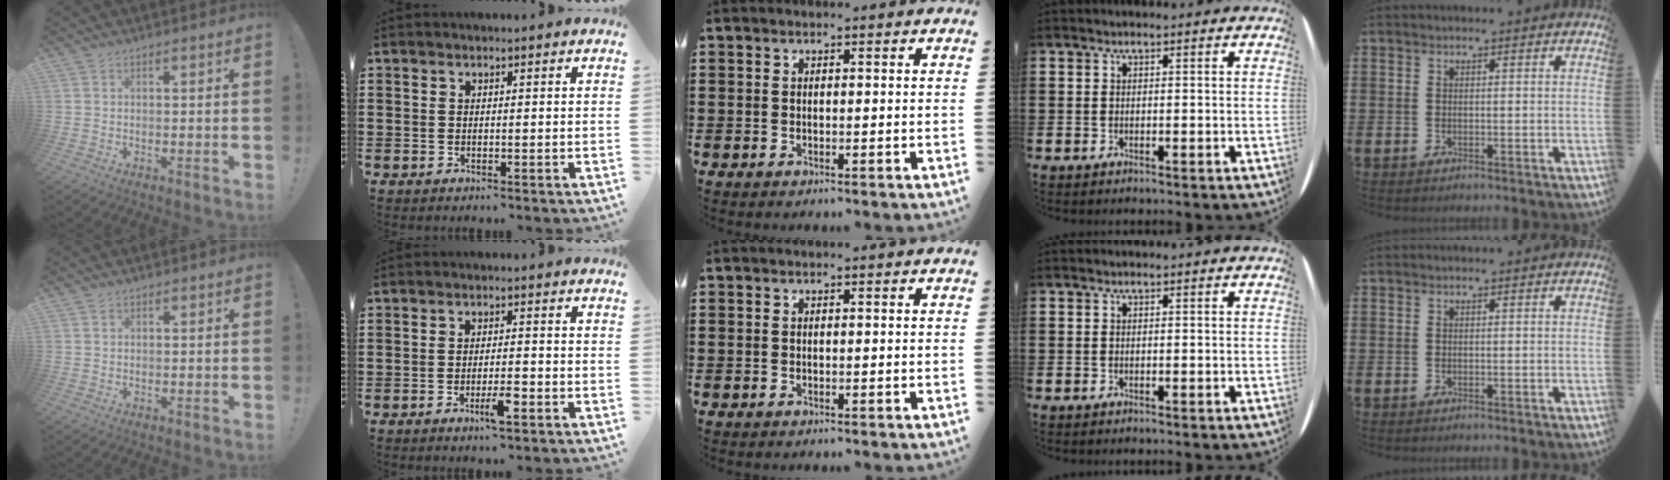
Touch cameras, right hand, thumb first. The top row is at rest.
{"thumb": {"total": 0.6, "force": [0.4, 0.4, 0.2], "torque": [-0.004, 0.001, 0.008]}, "index": {"total": 3.7, "force": [-1.8, 0.6, 3.2], "torque": [-0.058, -0.004, -0.033]}}